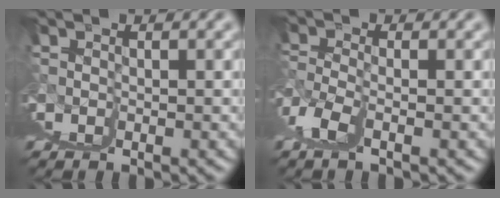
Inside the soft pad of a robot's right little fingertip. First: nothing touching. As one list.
[{"total": 3.3, "force": [1.4, -3.0, -0.1], "torque": [0.006, 0.016, 0.027]}]